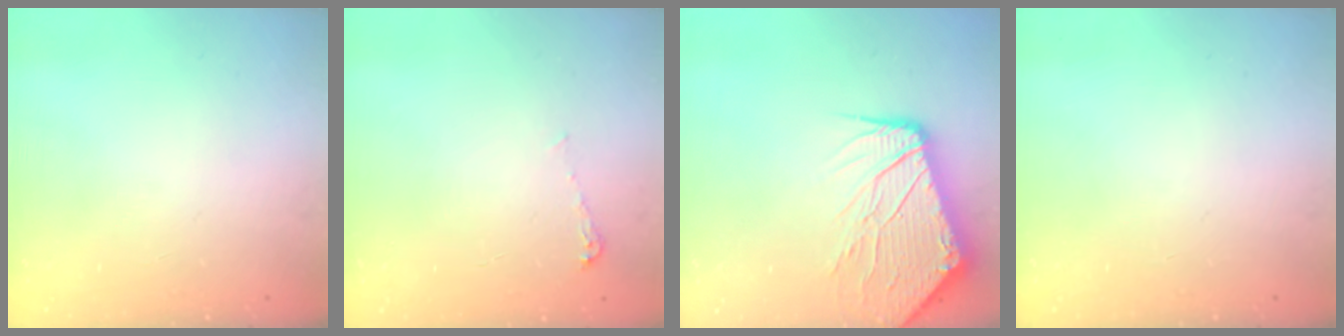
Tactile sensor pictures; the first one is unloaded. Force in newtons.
{"total": 4.4, "press": 4.4, "slide": 0.5}
{"total": 15.8, "press": 15.7, "slide": 2.1}
{"total": 0.0}